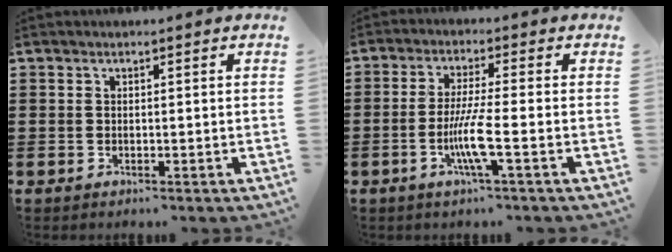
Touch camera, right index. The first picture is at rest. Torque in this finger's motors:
{"motor_torque": [2.14, 0.00, 0.78, 0.21]}